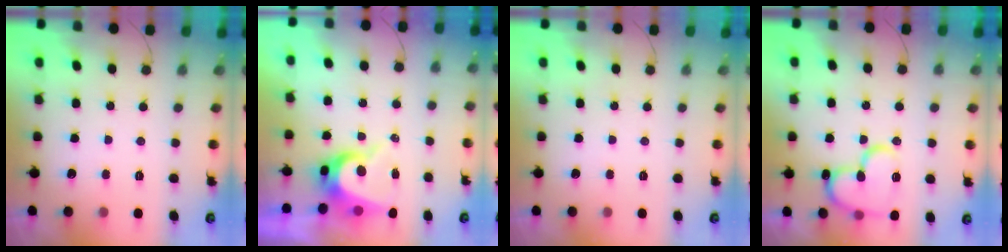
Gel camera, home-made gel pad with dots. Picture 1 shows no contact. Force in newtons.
{"total": 8.6, "press": 8.5, "slide": 1.0}
{"total": 0.0}
{"total": 16.7, "press": 16.6, "slide": 2.3}